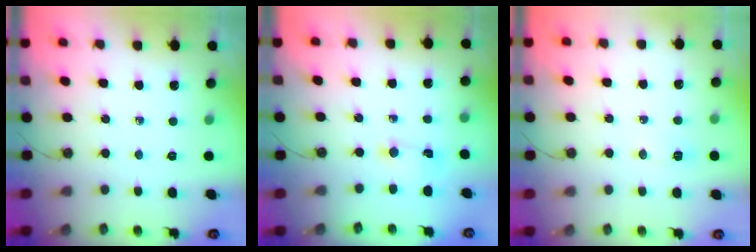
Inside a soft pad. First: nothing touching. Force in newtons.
{"total": 1.6, "press": 1.6, "slide": 0.2}
{"total": 6.3, "press": 6.2, "slide": 1.1}